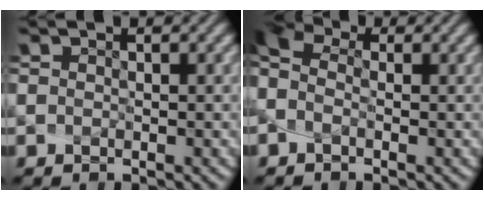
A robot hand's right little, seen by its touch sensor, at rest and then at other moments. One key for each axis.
{"total": 3.9, "fx": -0.3, "fy": 2.3, "fz": 3.2, "tx": -0.082, "ty": 0.009, "tz": -0.019}